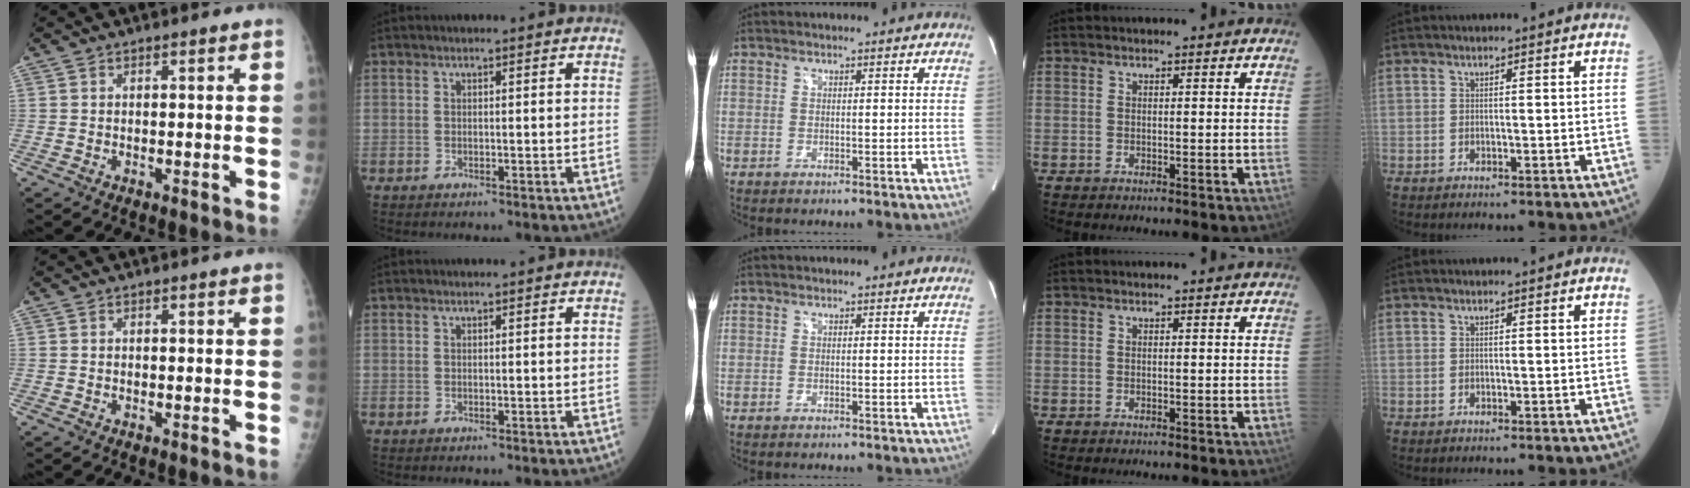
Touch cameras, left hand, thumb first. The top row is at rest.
{}